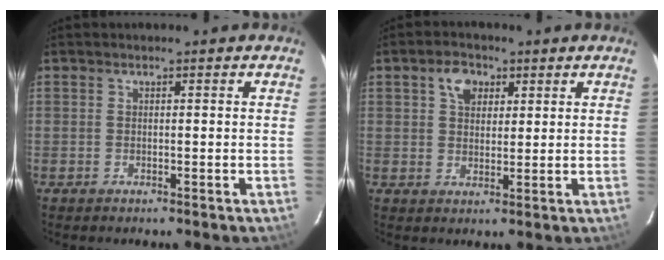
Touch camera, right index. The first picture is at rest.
{"total": 4.7, "force": [2.2, 3.3, 2.5], "torque": [-0.037, 0.013, 0.039]}